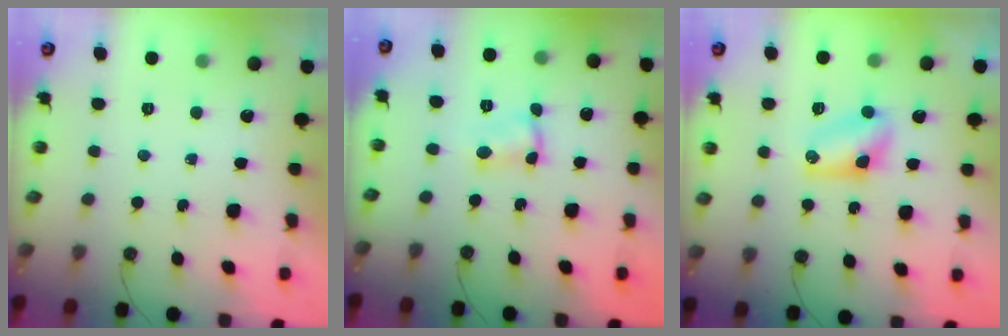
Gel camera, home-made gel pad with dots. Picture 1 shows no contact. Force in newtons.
{"total": 2.2, "press": 2.2, "slide": 0.1}
{"total": 6.0, "press": 5.9, "slide": 0.8}